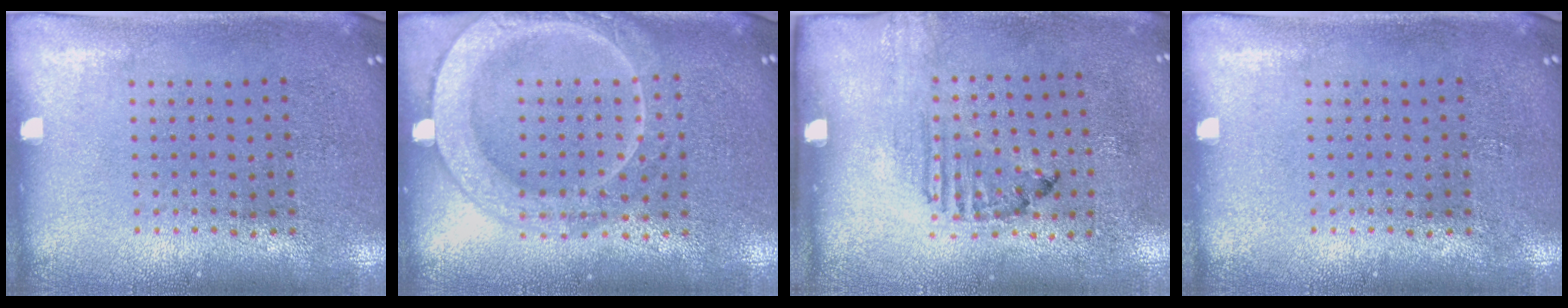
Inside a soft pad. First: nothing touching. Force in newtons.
{"total": 2.0, "press": 2.0, "slide": 0.3}
{"total": 1.6, "press": 1.1, "slide": 1.2}
{"total": 0.0}